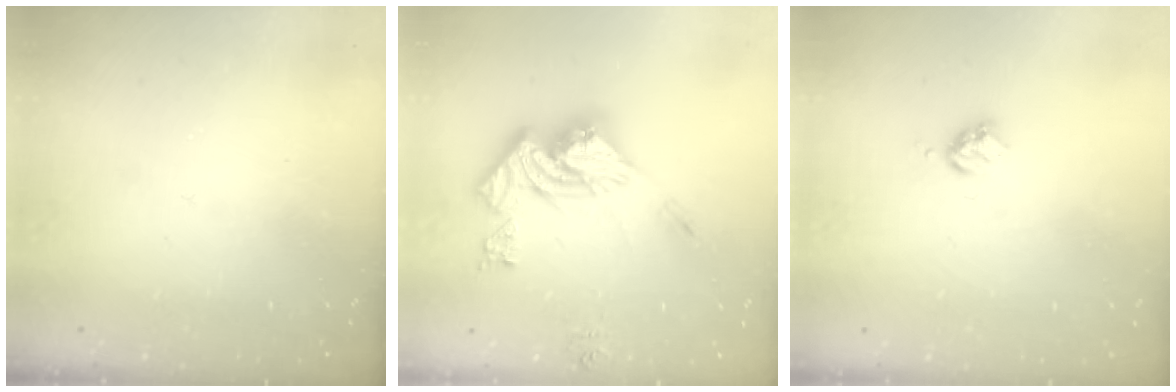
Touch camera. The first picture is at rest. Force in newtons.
{"total": 20.1, "press": 19.9, "slide": 2.2}
{"total": 3.6, "press": 3.5, "slide": 0.6}